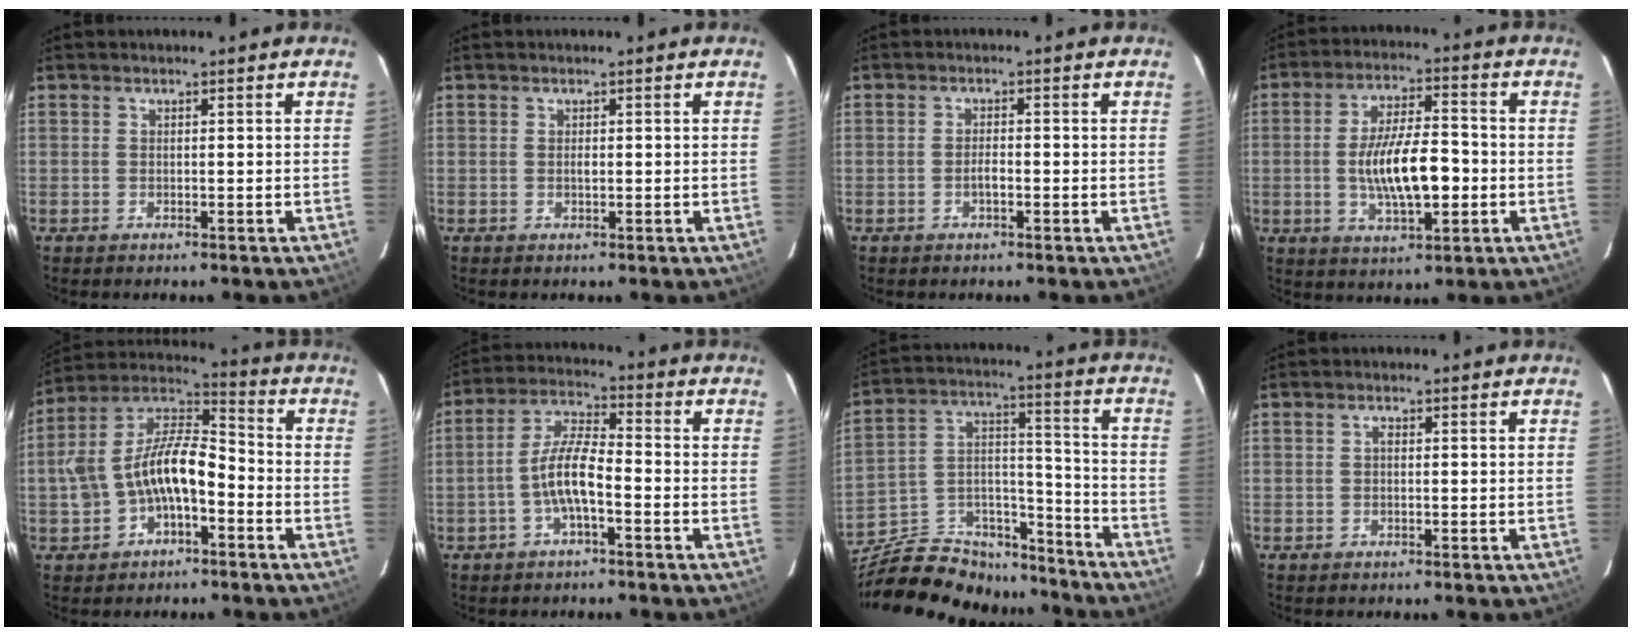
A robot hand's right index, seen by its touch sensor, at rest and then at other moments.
{"total": 0.7, "force": [0.0, 0.4, 0.5], "torque": [-0.009, 0.001, 0.001]}
{"total": 1.6, "force": [-0.7, 0.6, 1.3], "torque": [-0.025, 0.001, -0.013]}
{"total": 12.2, "force": [-1.9, 4.3, 11.3], "torque": [-0.211, -0.003, -0.028]}
{"total": 13.7, "force": [-3.7, 7.2, 11.1], "torque": [-0.222, 0.020, -0.062]}
{"total": 7.4, "force": [-2.6, 1.8, 6.6], "torque": [-0.141, 0.011, -0.050]}
{"total": 25.8, "force": [-20.0, 11.9, 11.0], "torque": [-0.236, 0.046, -0.299]}
{"total": 0.6, "force": [0.0, 0.4, 0.5], "torque": [-0.008, 0.004, -0.002]}